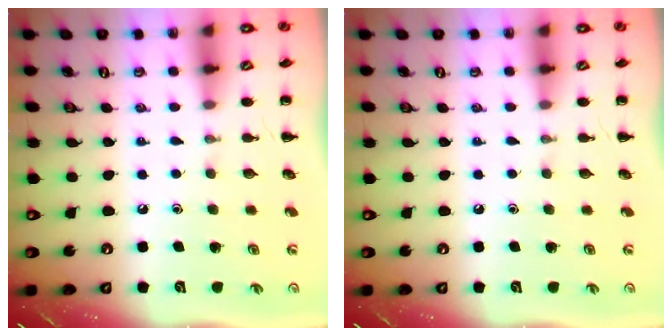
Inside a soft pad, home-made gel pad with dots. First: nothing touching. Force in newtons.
{"total": 0.0}